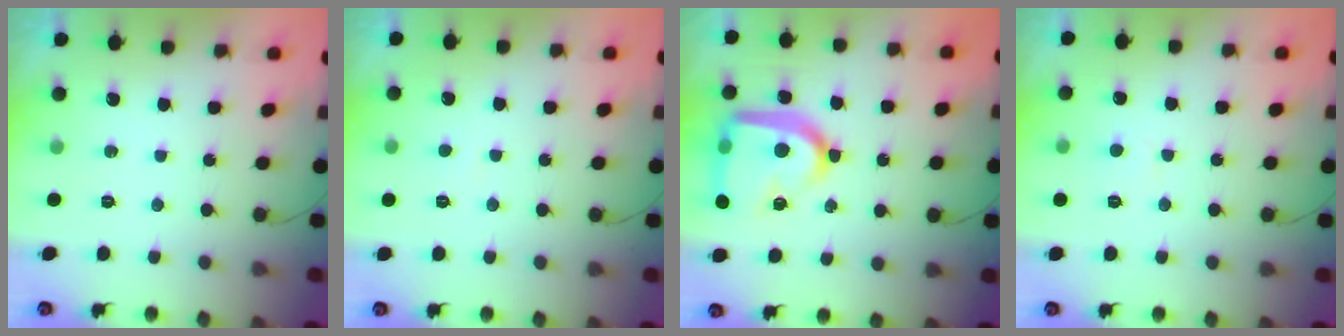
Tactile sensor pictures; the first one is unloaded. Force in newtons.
{"total": 1.7, "press": 1.7, "slide": 0.1}
{"total": 21.7, "press": 21.7, "slide": 1.8}
{"total": 4.3, "press": 4.3, "slide": 0.4}